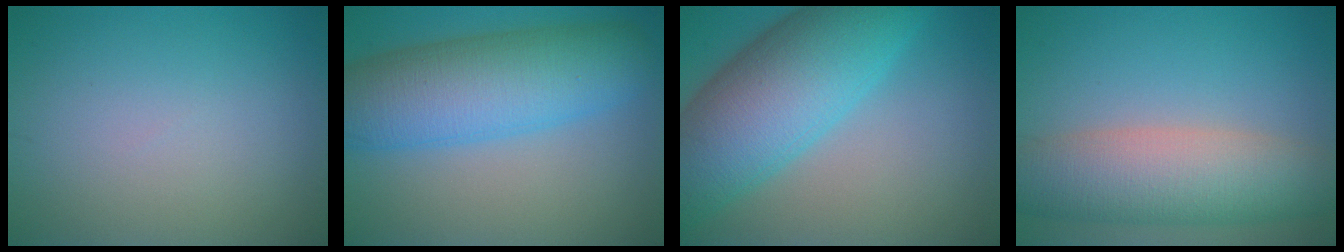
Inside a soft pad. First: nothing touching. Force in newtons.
{"total": 9.8, "press": 9.8, "slide": 0.1}
{"total": 11.5, "press": 11.5, "slide": 0.3}
{"total": 8.1, "press": 8.1, "slide": 0.7}